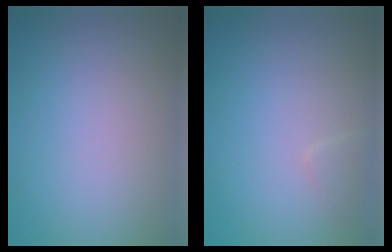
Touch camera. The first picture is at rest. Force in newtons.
{"total": 0.9, "press": 0.9, "slide": 0.1}